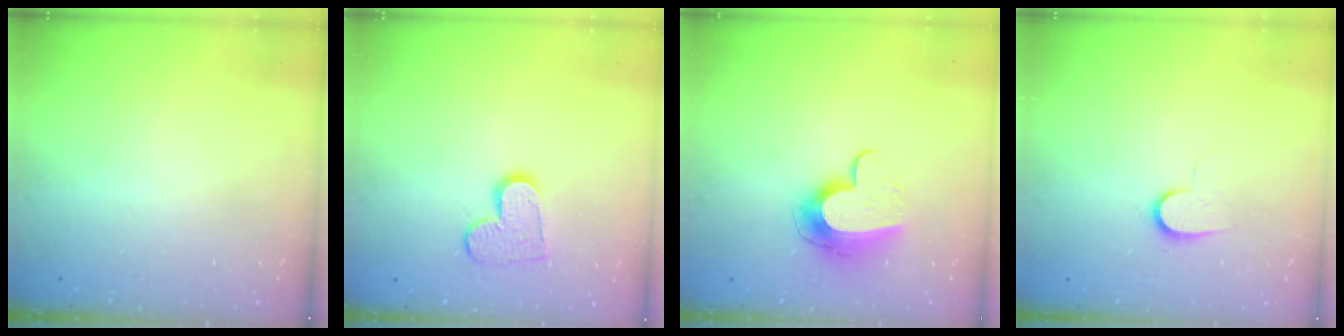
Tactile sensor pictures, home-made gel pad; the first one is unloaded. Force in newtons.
{"total": 9.4, "press": 9.4, "slide": 0.6}
{"total": 10.8, "press": 10.8, "slide": 0.9}
{"total": 6.4, "press": 6.3, "slide": 0.7}